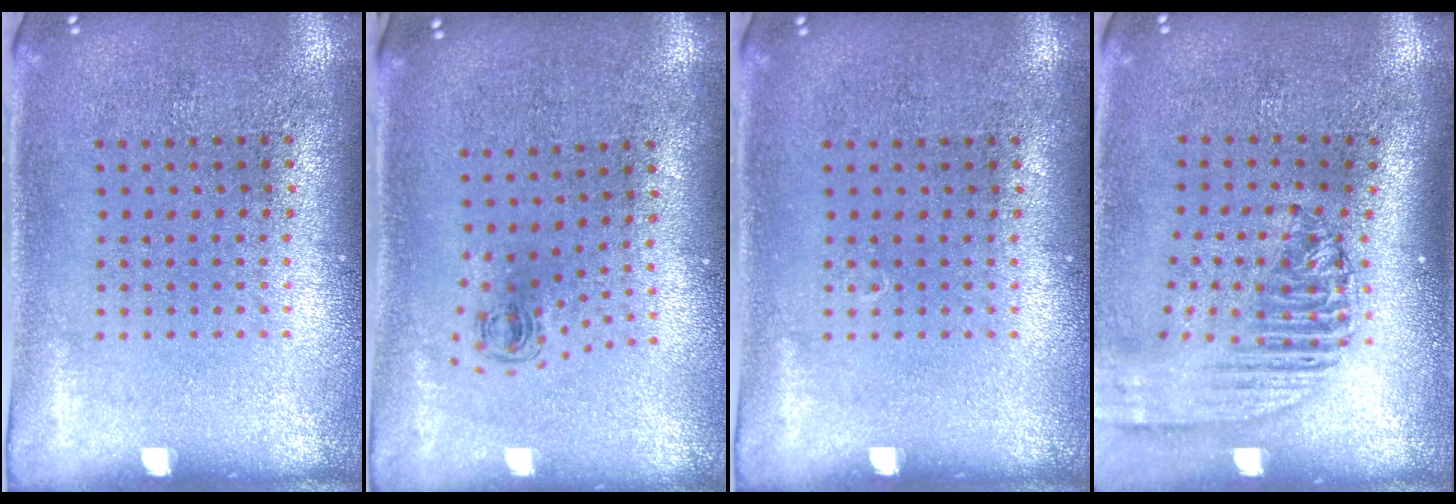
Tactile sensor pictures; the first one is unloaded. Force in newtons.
{"total": 0.5, "press": 0.4, "slide": 0.4}
{"total": 0.0}
{"total": 2.3, "press": 1.7, "slide": 1.5}